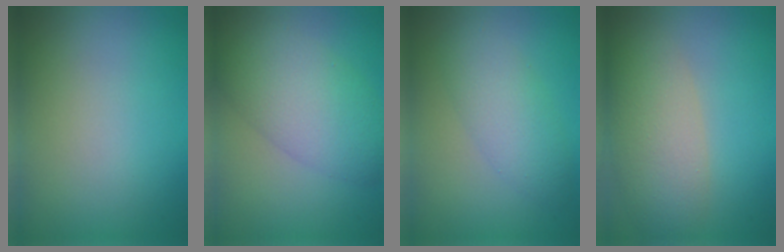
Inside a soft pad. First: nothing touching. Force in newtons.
{"total": 7.4, "press": 7.4, "slide": 0.5}
{"total": 3.6, "press": 3.6, "slide": 0.1}
{"total": 5.8, "press": 5.8, "slide": 0.6}